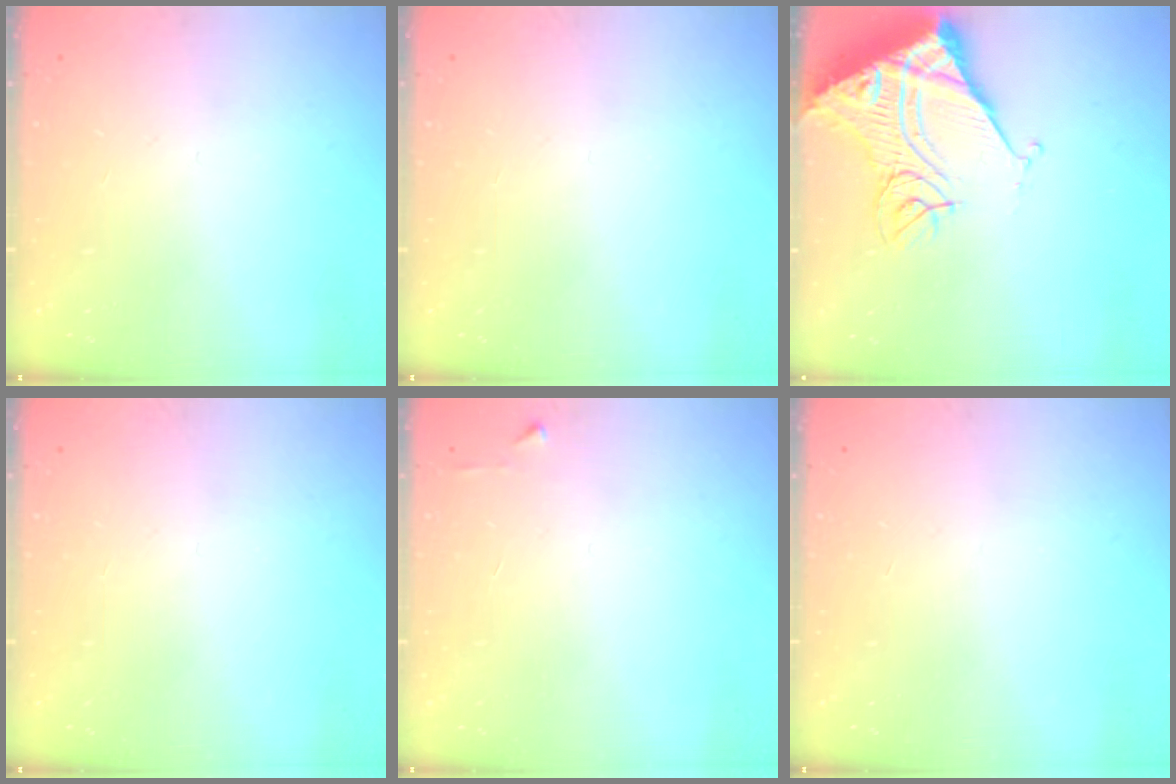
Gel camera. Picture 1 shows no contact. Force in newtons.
{"total": 0.0}
{"total": 17.3, "press": 17.2, "slide": 2.1}
{"total": 0.0}
{"total": 2.4, "press": 2.4, "slide": 0.3}
{"total": 0.0}